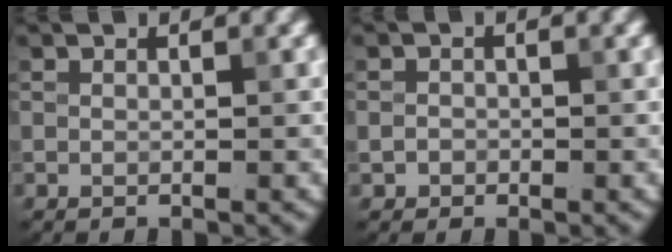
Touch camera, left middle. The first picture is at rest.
{"total": 0.9, "force": [-0.4, 0.8, 0.1], "torque": [0.005, -0.002, -0.008]}